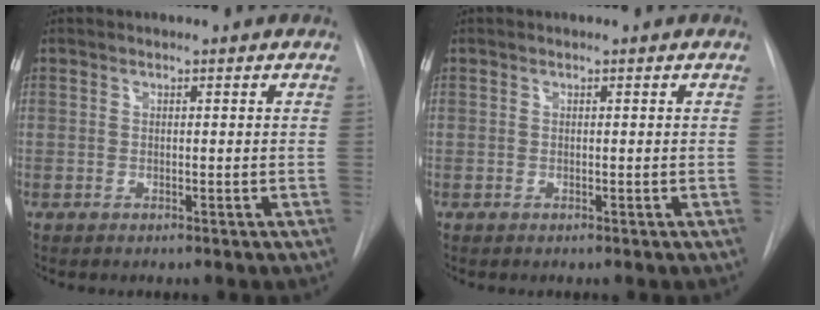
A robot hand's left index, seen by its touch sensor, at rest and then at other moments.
{"total": 0.0}